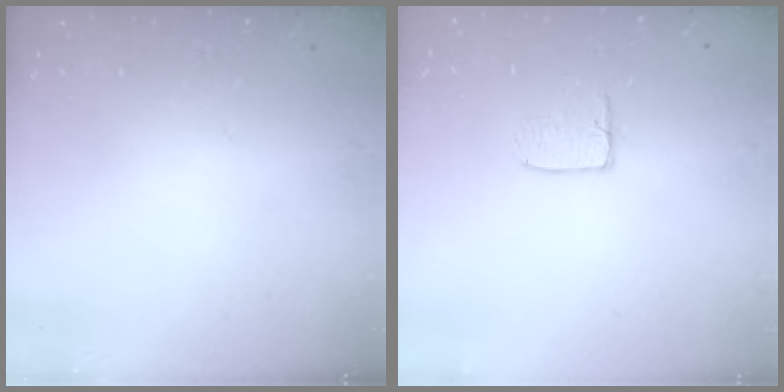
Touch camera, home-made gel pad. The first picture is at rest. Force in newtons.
{"total": 5.2, "press": 5.2, "slide": 0.5}